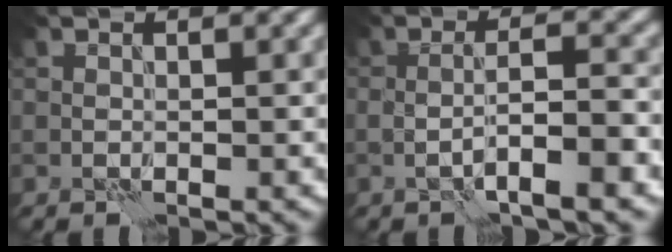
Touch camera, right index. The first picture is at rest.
{"total": 4.7, "force": [-1.5, 0.8, 4.4], "torque": [-0.070, 0.009, -0.029]}